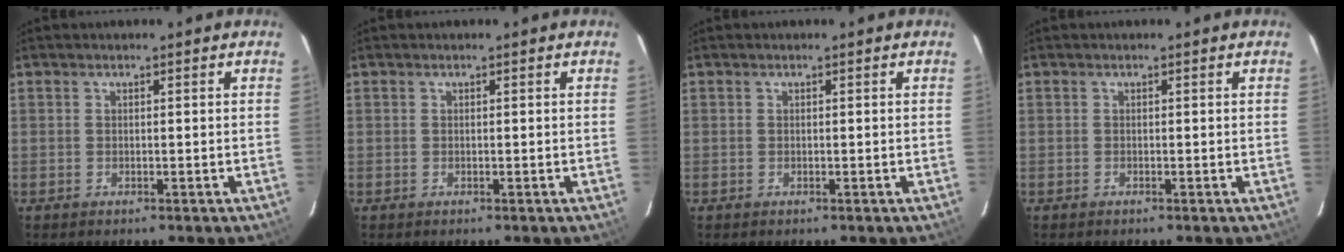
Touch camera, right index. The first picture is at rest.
{"total": 0.0}
{"total": 0.0}
{"total": 0.0}